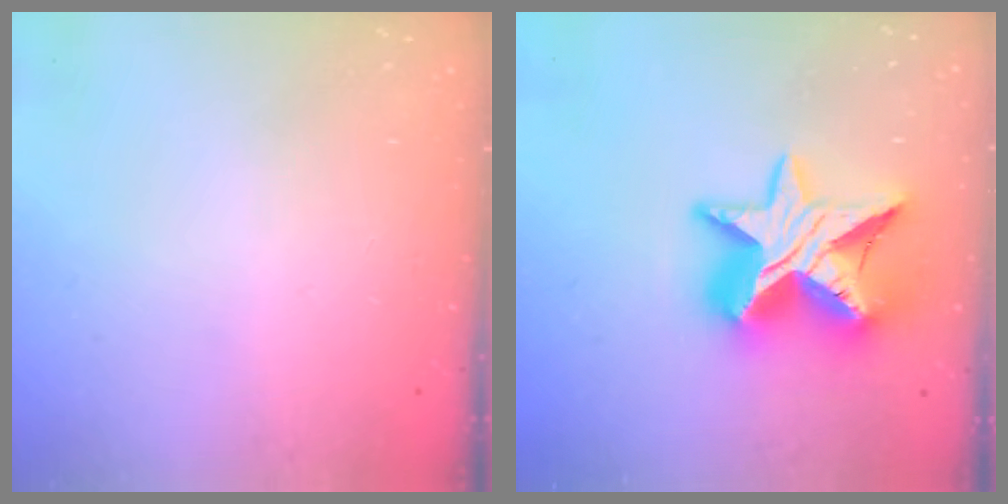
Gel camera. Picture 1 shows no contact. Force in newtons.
{"total": 16.8, "press": 16.8, "slide": 1.1}